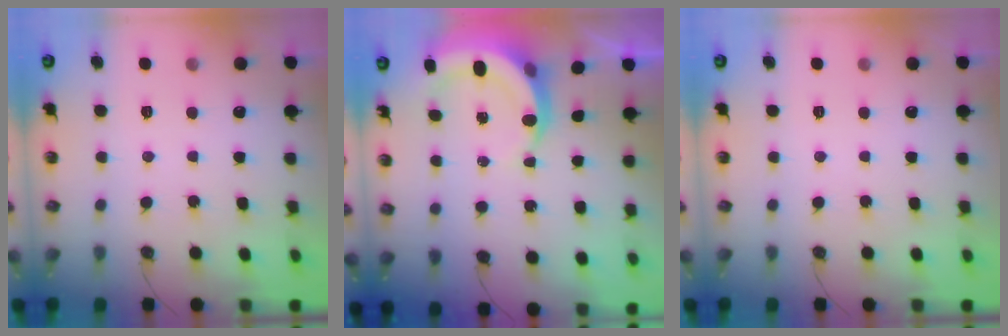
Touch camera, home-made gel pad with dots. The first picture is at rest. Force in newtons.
{"total": 7.3, "press": 7.2, "slide": 1.0}
{"total": 0.0}